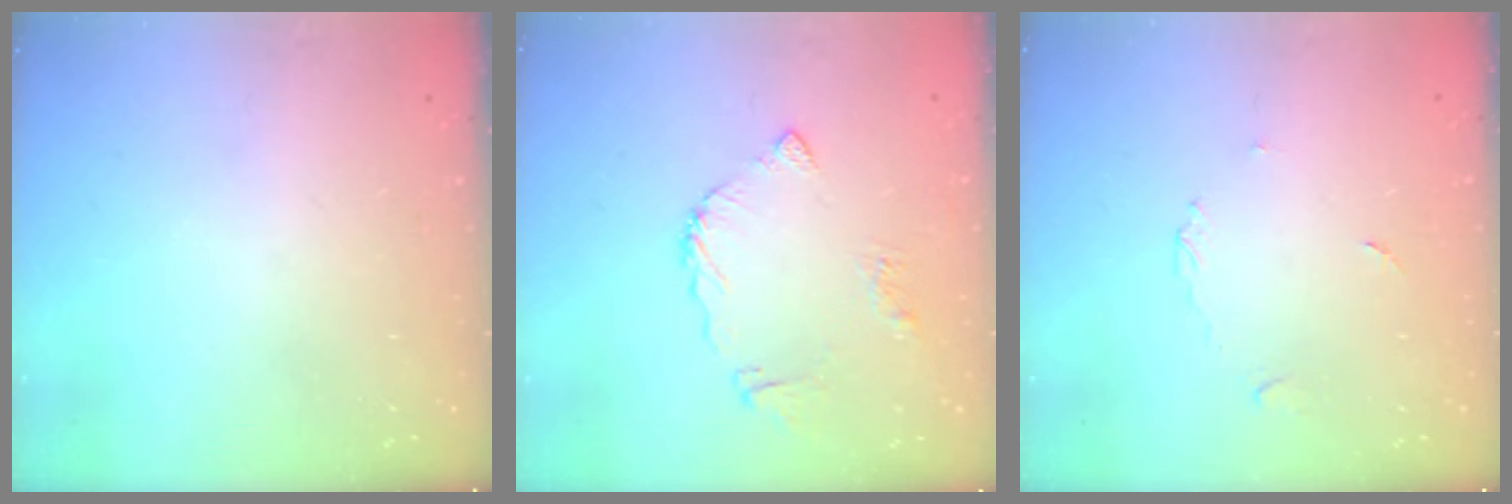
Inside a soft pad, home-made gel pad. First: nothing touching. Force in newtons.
{"total": 6.7, "press": 6.7, "slide": 0.7}
{"total": 2.7, "press": 2.7, "slide": 0.4}